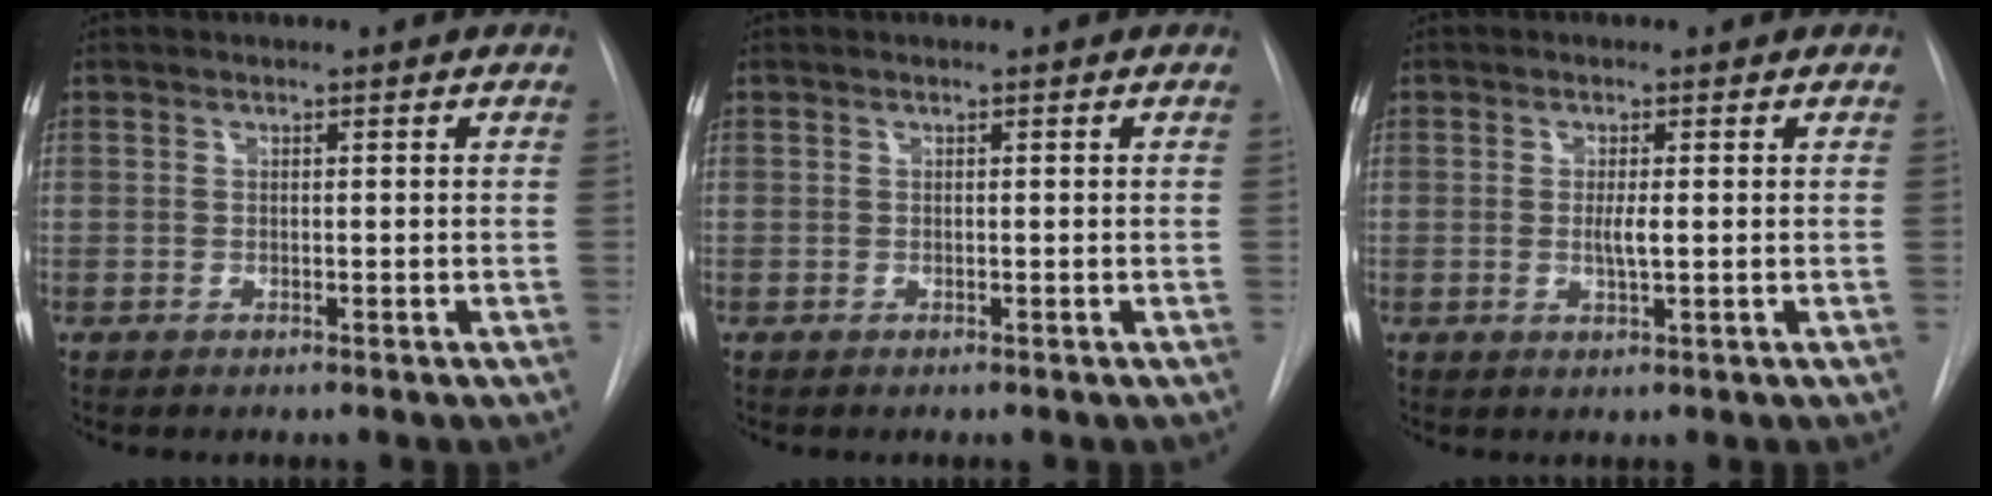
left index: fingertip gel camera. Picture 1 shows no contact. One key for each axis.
{"total": 0.0}
{"total": 2.1, "fx": 0.1, "fy": 0.1, "fz": 2.0, "tx": -0.042, "ty": -0.003, "tz": 0.000}